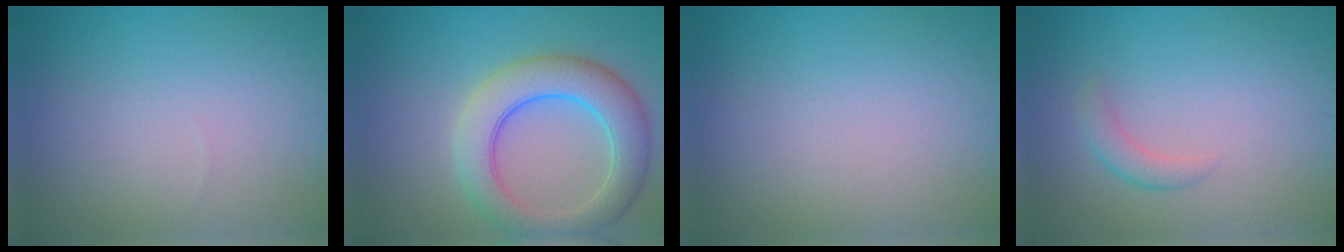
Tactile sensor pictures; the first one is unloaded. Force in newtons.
{"total": 6.7, "press": 6.7, "slide": 0.4}
{"total": 0.0}
{"total": 1.5, "press": 1.5, "slide": 0.1}